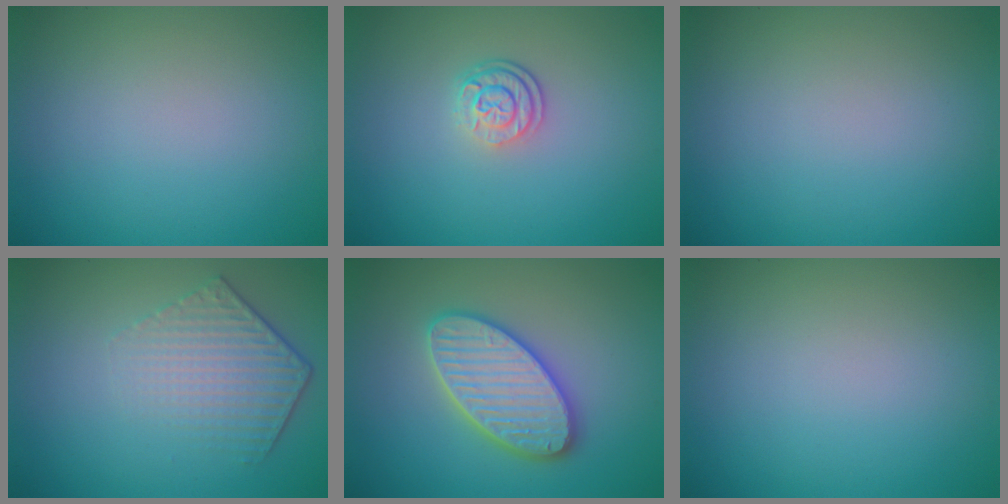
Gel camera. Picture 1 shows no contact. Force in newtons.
{"total": 2.6, "press": 1.9, "slide": 1.8}
{"total": 0.0}
{"total": 4.3, "press": 3.1, "slide": 3.1}
{"total": 5.8, "press": 5.8, "slide": 0.6}
{"total": 0.0}